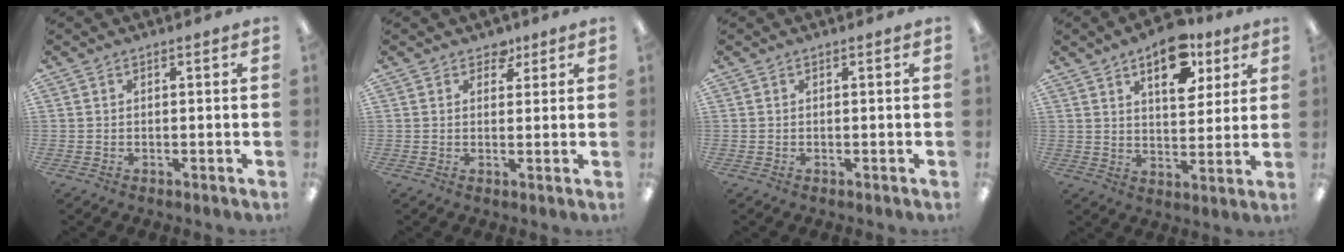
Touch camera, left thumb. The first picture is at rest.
{"total": 3.4, "force": [2.2, 2.3, 1.2], "torque": [-0.003, -0.007, 0.035]}
{"total": 0.0}
{"total": 13.0, "force": [7.8, 6.7, 8.0], "torque": [-0.093, -0.035, 0.129]}